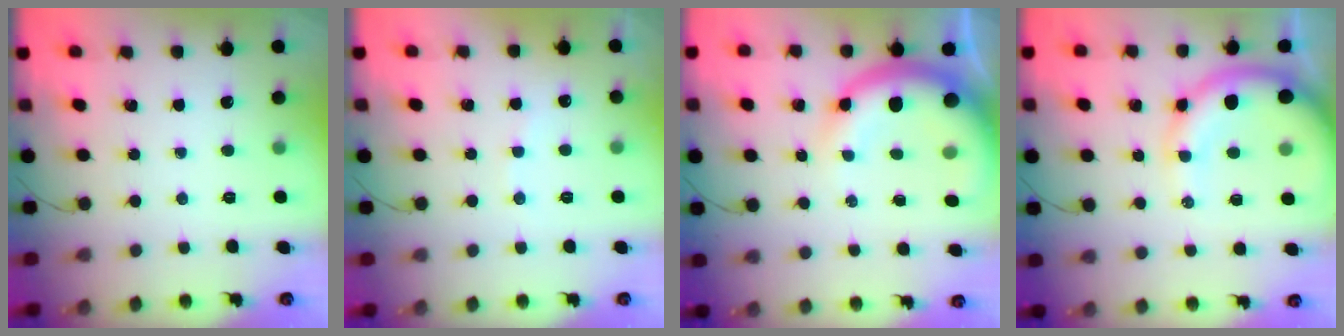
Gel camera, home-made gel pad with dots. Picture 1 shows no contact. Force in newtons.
{"total": 5.7, "press": 5.7, "slide": 0.9}
{"total": 12.5, "press": 12.2, "slide": 2.8}
{"total": 12.7, "press": 12.4, "slide": 2.7}